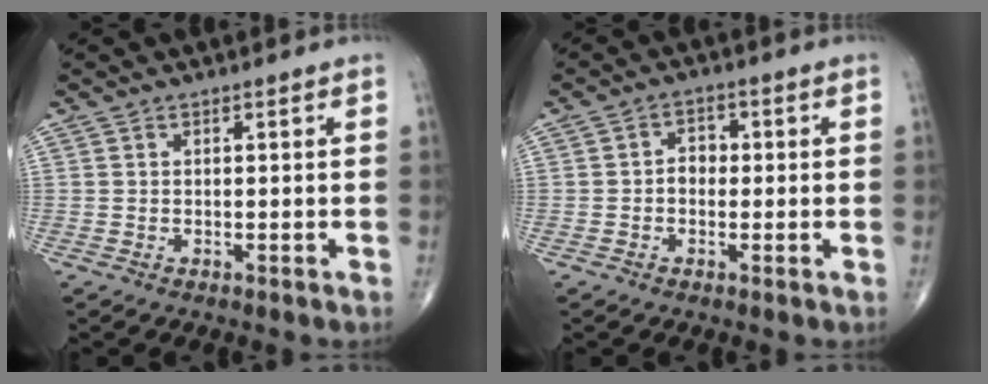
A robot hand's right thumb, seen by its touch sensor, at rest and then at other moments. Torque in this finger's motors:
{"motor_torque": [-0.39, 0.36, 0.31, 0.22, 0.04]}